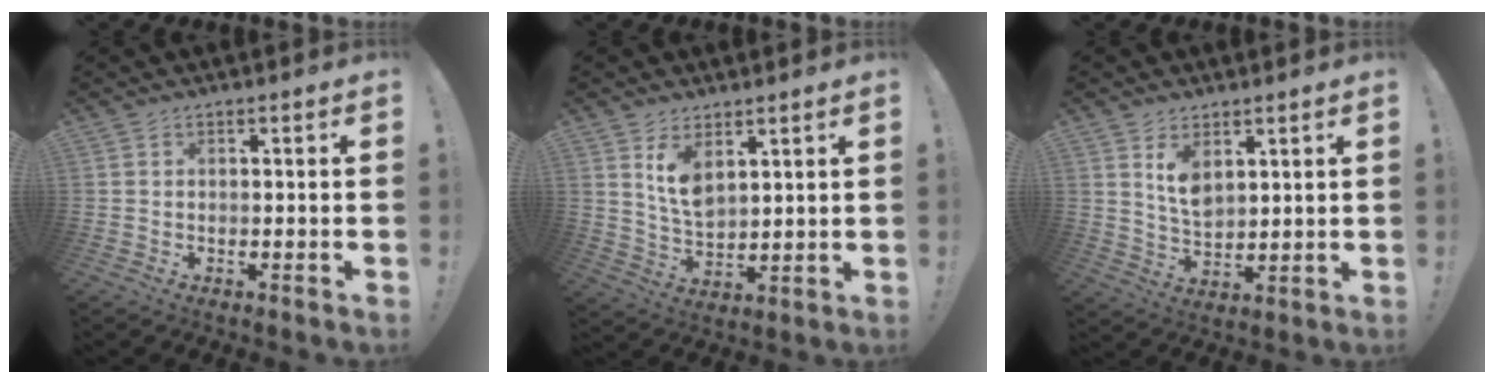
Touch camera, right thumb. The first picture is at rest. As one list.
[{"total": 8.4, "force": [5.2, 4.6, 4.7], "torque": [-0.082, -0.028, 0.099]}, {"total": 7.5, "force": [4.5, 4.5, 4.0], "torque": [-0.068, -0.025, 0.084]}]